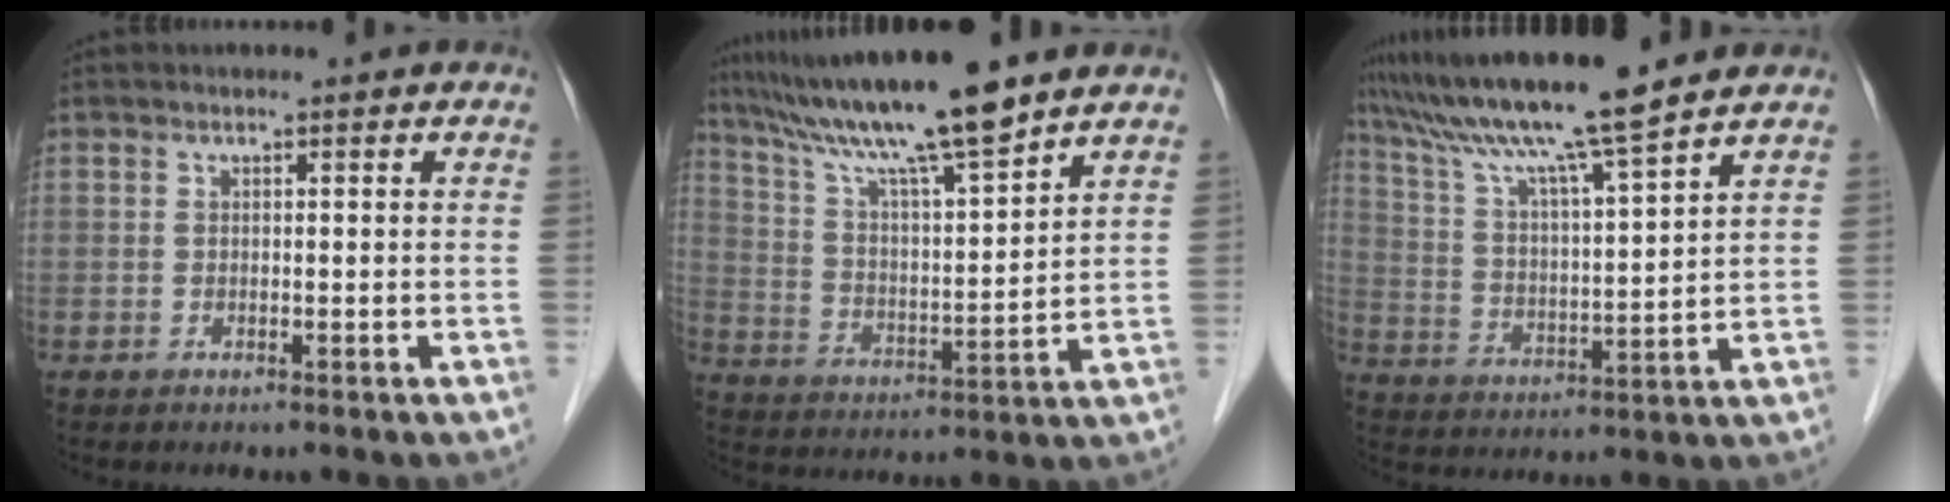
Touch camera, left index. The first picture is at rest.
{"total": 15.1, "force": [12.4, -0.4, 8.5], "torque": [-0.153, 0.007, 0.221]}
{"total": 14.3, "force": [12.1, -1.3, 7.5], "torque": [-0.141, 0.010, 0.210]}